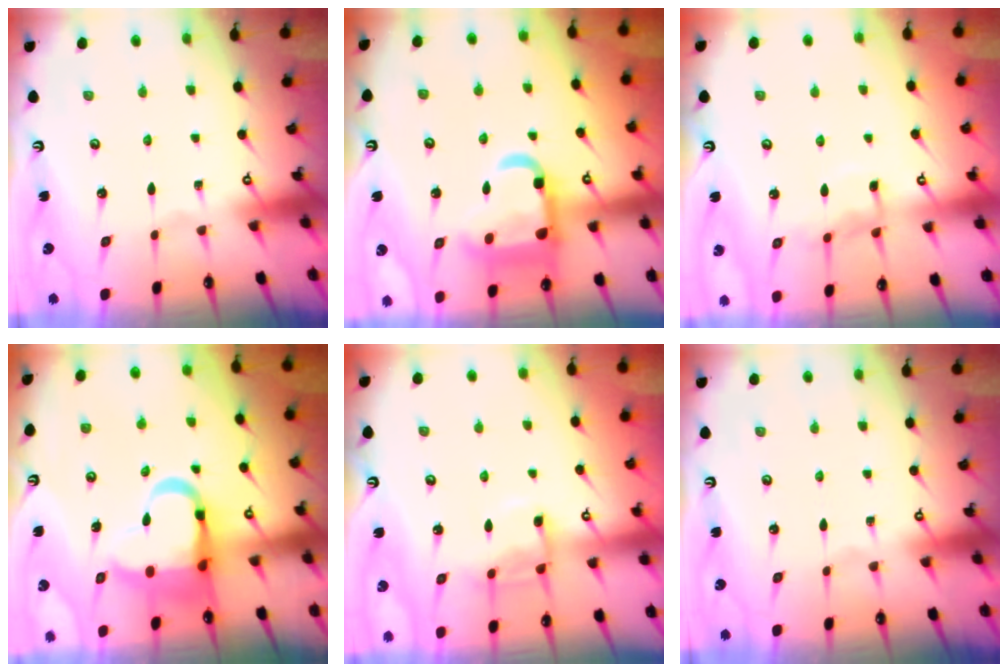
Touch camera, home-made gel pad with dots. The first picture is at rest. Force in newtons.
{"total": 17.3, "press": 17.2, "slide": 1.9}
{"total": 7.1, "press": 7.0, "slide": 0.6}
{"total": 13.9, "press": 13.3, "slide": 4.0}
{"total": 9.2, "press": 9.2, "slide": 0.9}
{"total": 0.0}